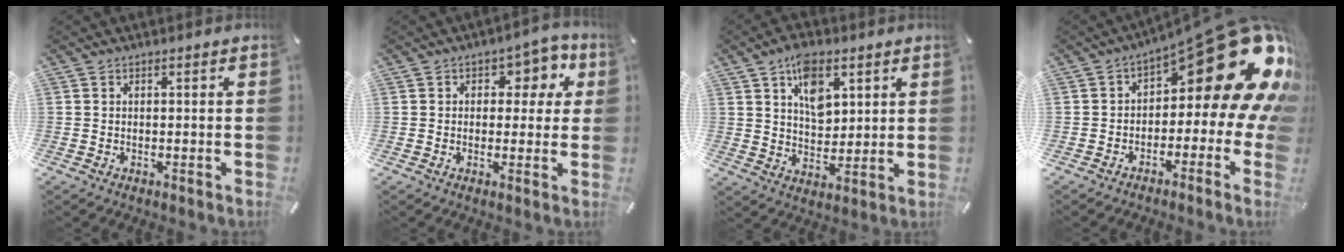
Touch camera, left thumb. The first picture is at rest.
{"total": 6.9, "force": [2.4, 4.8, 4.3], "torque": [-0.040, -0.007, 0.032]}
{"total": 9.9, "force": [4.8, 6.3, 5.9], "torque": [-0.082, -0.017, 0.084]}
{"total": 23.0, "force": [10.3, 9.0, 18.5], "torque": [-0.226, -0.084, 0.174]}